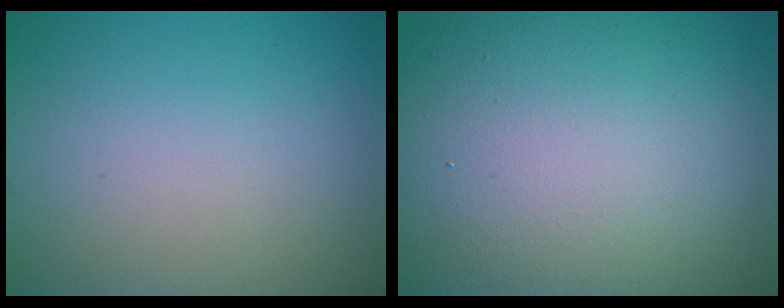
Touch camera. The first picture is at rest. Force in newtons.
{"total": 20.6, "press": 20.5, "slide": 1.3}